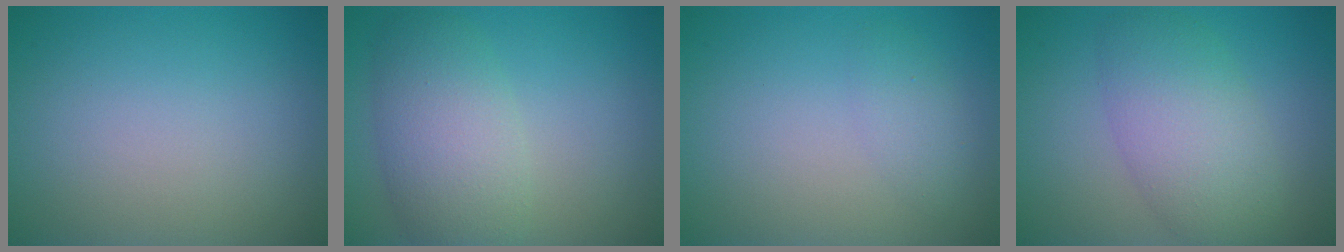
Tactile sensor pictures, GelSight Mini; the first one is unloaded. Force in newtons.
{"total": 5.5, "press": 5.5, "slide": 0.3}
{"total": 1.5, "press": 1.5, "slide": 0.1}
{"total": 5.7, "press": 5.7, "slide": 0.3}